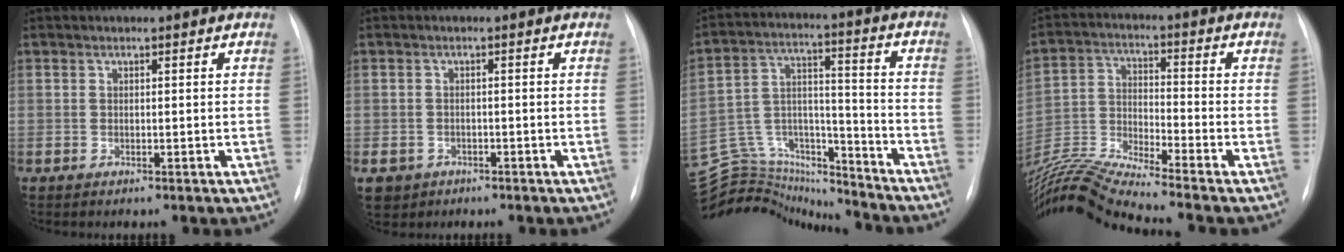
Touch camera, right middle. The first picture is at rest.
{"total": 4.4, "force": [-2.4, 3.6, 0.7], "torque": [-0.012, 0.005, -0.034]}
{"total": 21.8, "force": [-20.9, 4.7, 4.1], "torque": [-0.110, 0.038, -0.333]}
{"total": 15.1, "force": [-14.0, -2.2, 5.2], "torque": [-0.109, -0.003, -0.260]}